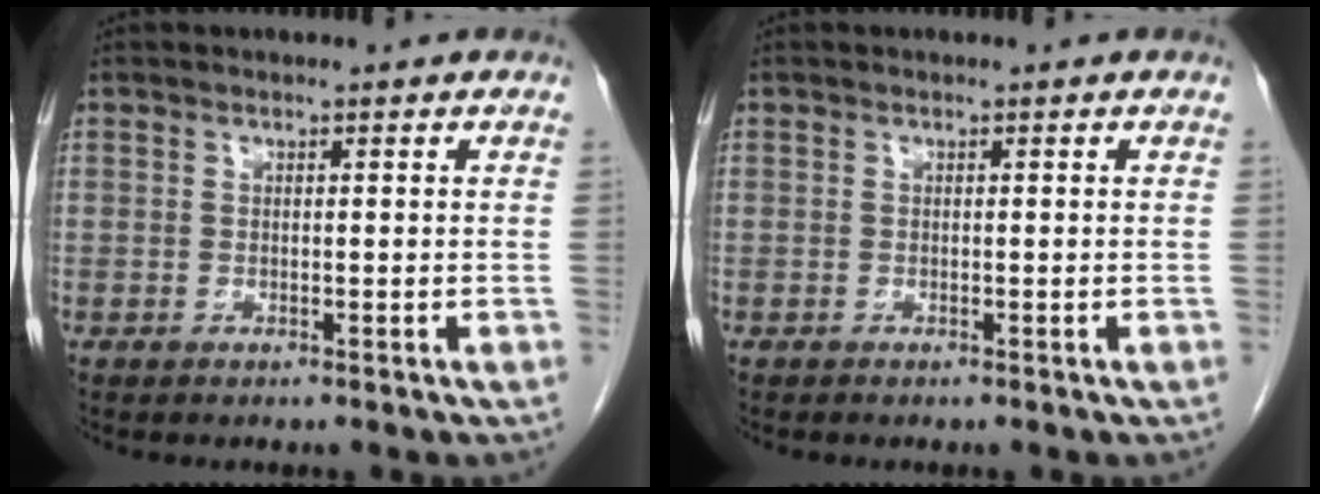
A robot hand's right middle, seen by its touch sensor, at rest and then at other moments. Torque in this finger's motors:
{"motor_torque": [0.05, 0.00, -0.01, 0.01]}